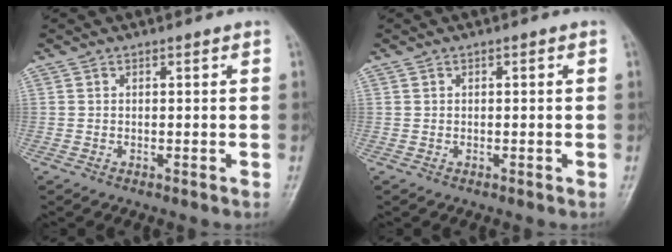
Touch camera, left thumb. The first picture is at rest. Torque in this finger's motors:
{"motor_torque": [0.00, 0.00, 0.00, 0.00, 0.00]}